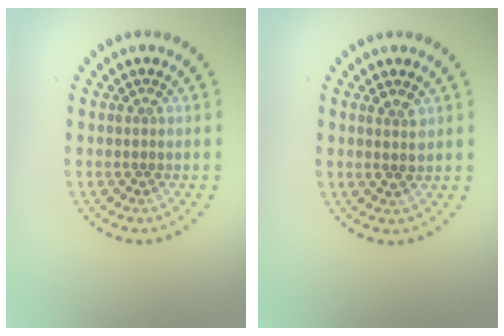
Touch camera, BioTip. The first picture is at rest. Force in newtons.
{"total": 1.3, "press": 1.3, "slide": 0.3}